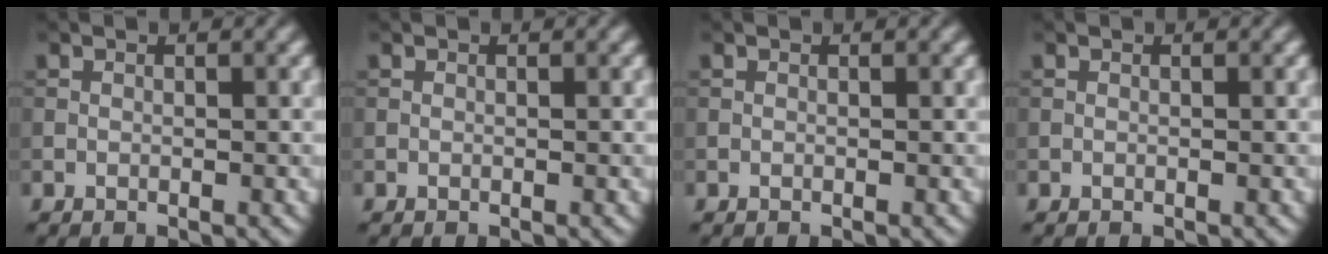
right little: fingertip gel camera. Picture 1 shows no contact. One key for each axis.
{"total": 0.0}
{"total": 0.0}
{"total": 0.0}